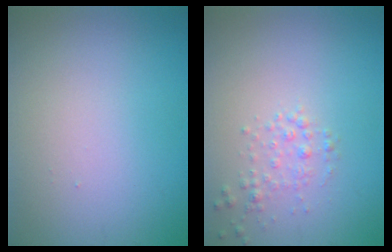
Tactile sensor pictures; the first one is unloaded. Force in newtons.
{"total": 1.4, "press": 1.4, "slide": 0.1}